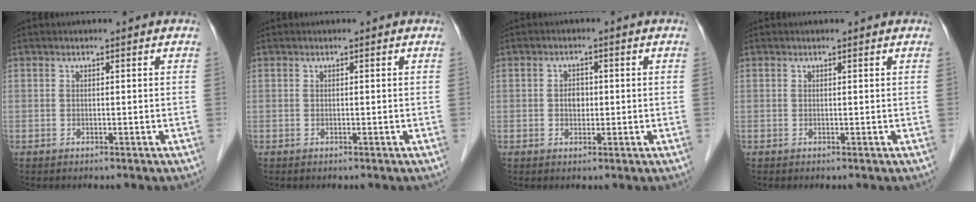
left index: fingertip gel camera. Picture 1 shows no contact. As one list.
[{"total": 0.0}, {"total": 2.1, "force": [0.0, 1.5, 1.4], "torque": [-0.023, 0.004, 0.001]}, {"total": 0.9, "force": [0.9, 0.1, 0.1], "torque": [-0.011, 0.005, 0.011]}]